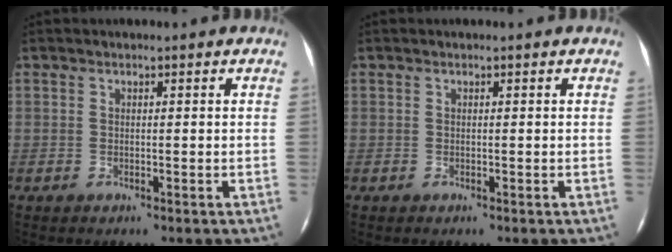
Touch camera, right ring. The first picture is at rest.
{"total": 0.0}